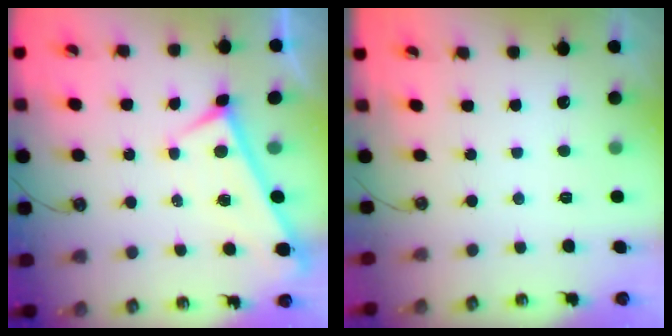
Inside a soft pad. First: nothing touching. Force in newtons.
{"total": 0.0}